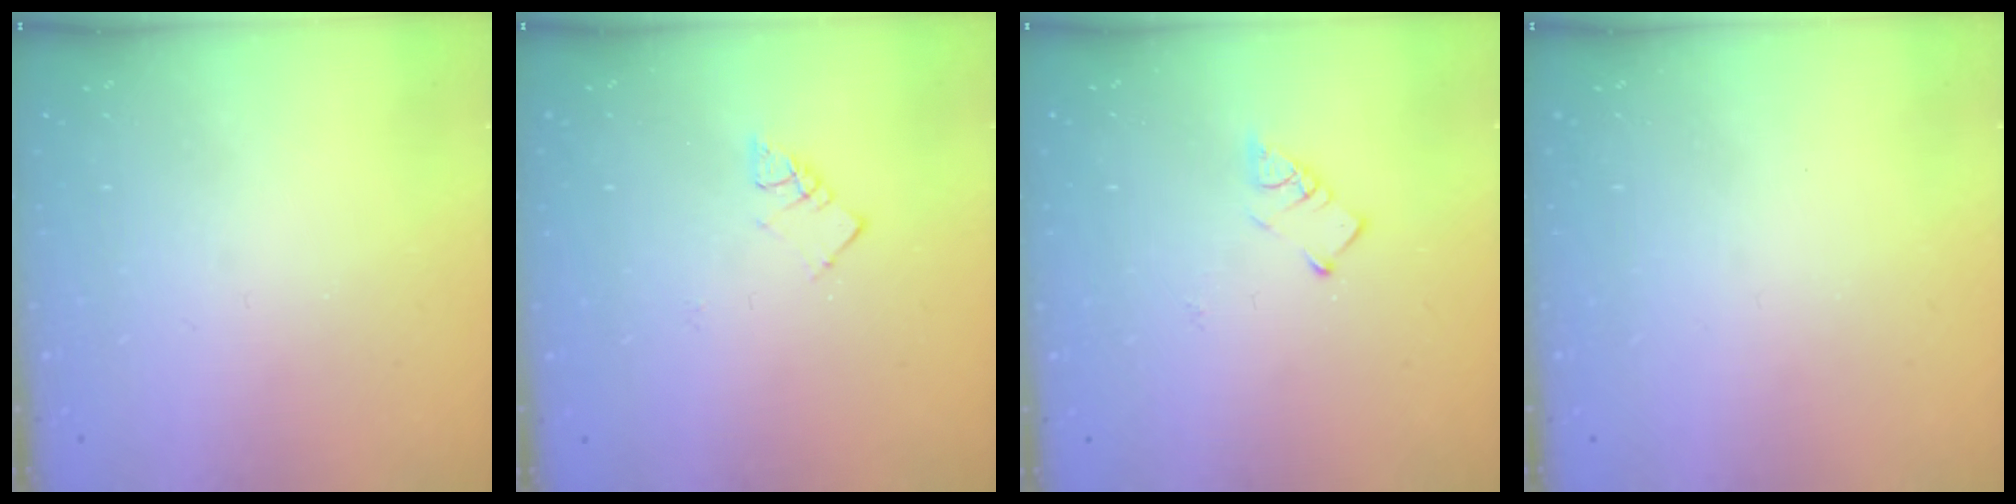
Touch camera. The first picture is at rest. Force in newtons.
{"total": 3.7, "press": 3.7, "slide": 0.2}
{"total": 3.1, "press": 3.0, "slide": 0.3}
{"total": 0.0}